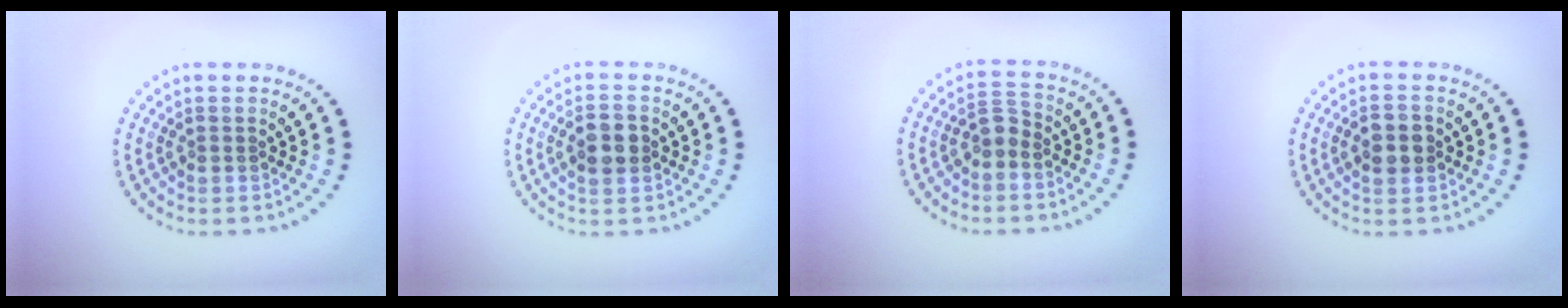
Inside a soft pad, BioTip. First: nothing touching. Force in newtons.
{"total": 2.6, "press": 2.6, "slide": 0.2}
{"total": 1.7, "press": 1.4, "slide": 0.9}
{"total": 2.9, "press": 2.9, "slide": 0.1}